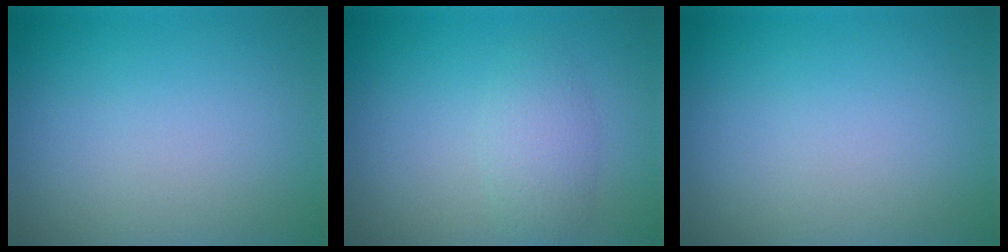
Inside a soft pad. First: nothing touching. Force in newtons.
{"total": 2.4, "press": 2.4, "slide": 0.0}
{"total": 0.0}